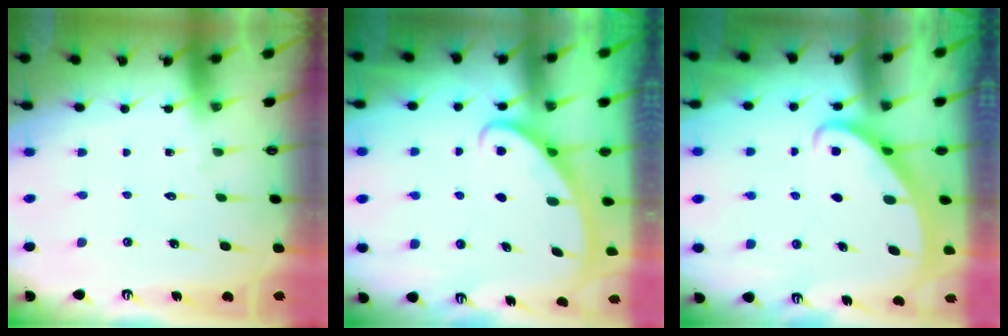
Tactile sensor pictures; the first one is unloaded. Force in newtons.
{"total": 2.8, "press": 2.8, "slide": 0.4}
{"total": 2.2, "press": 2.2, "slide": 0.2}